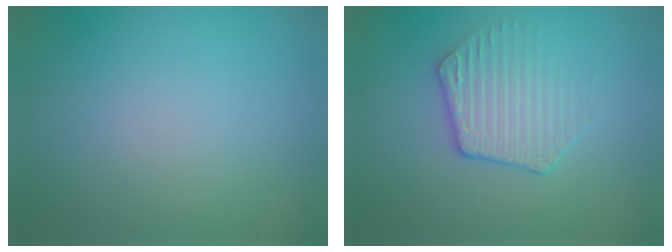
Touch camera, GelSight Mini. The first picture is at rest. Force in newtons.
{"total": 2.7, "press": 2.2, "slide": 1.6}